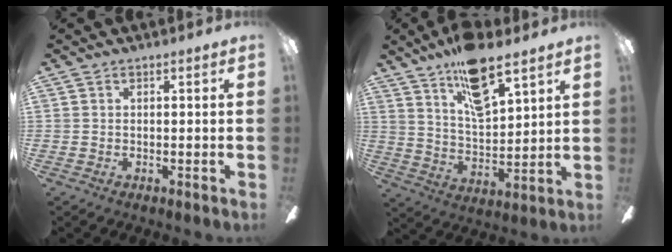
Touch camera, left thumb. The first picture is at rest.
{"total": 14.6, "force": [10.9, 5.1, 8.3], "torque": [-0.145, -0.055, 0.189]}